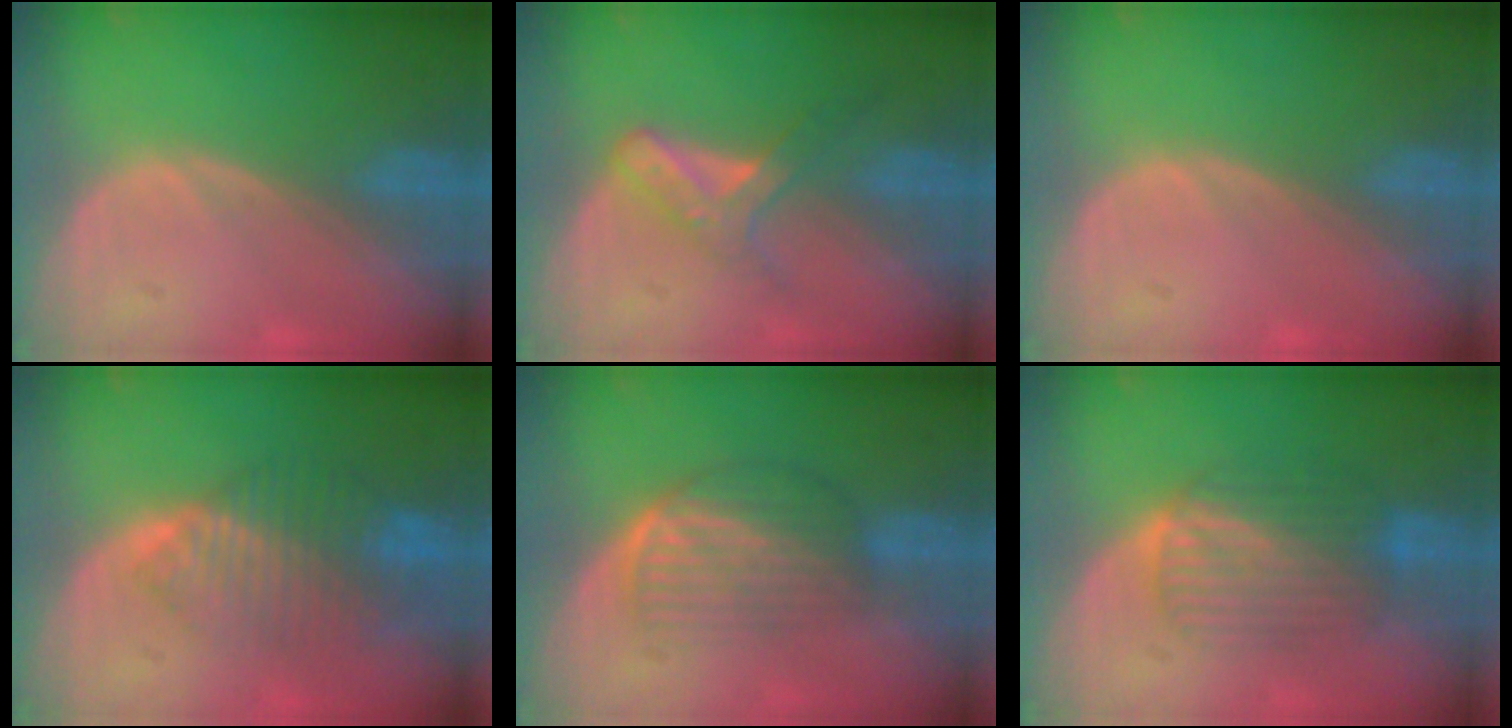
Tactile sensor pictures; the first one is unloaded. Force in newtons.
{"total": 5.6, "press": 4.9, "slide": 2.7}
{"total": 0.6, "press": 0.1, "slide": 0.6}
{"total": 8.4, "press": 7.2, "slide": 4.3}
{"total": 7.2, "press": 6.1, "slide": 4.0}
{"total": 6.7, "press": 6.6, "slide": 0.6}